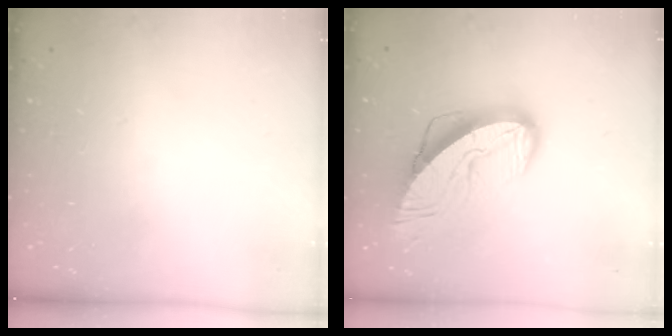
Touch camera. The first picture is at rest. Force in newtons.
{"total": 13.2, "press": 13.1, "slide": 1.0}